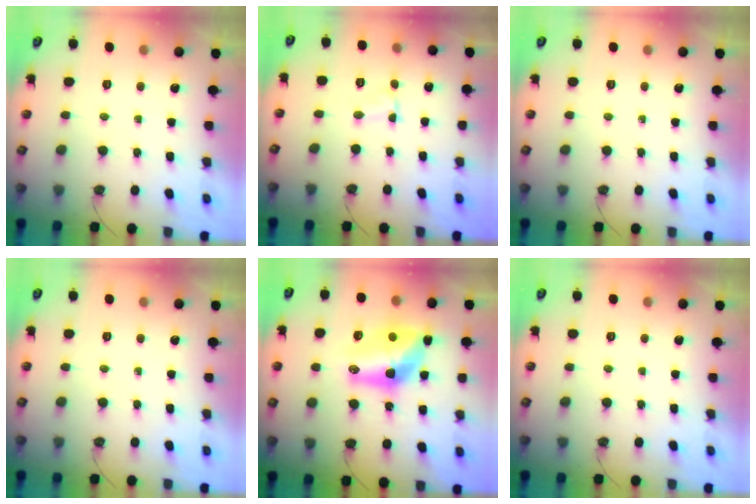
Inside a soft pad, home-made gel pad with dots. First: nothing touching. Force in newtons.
{"total": 1.5, "press": 1.5, "slide": 0.1}
{"total": 0.0}
{"total": 0.0}
{"total": 13.5, "press": 13.5, "slide": 1.0}
{"total": 0.0}